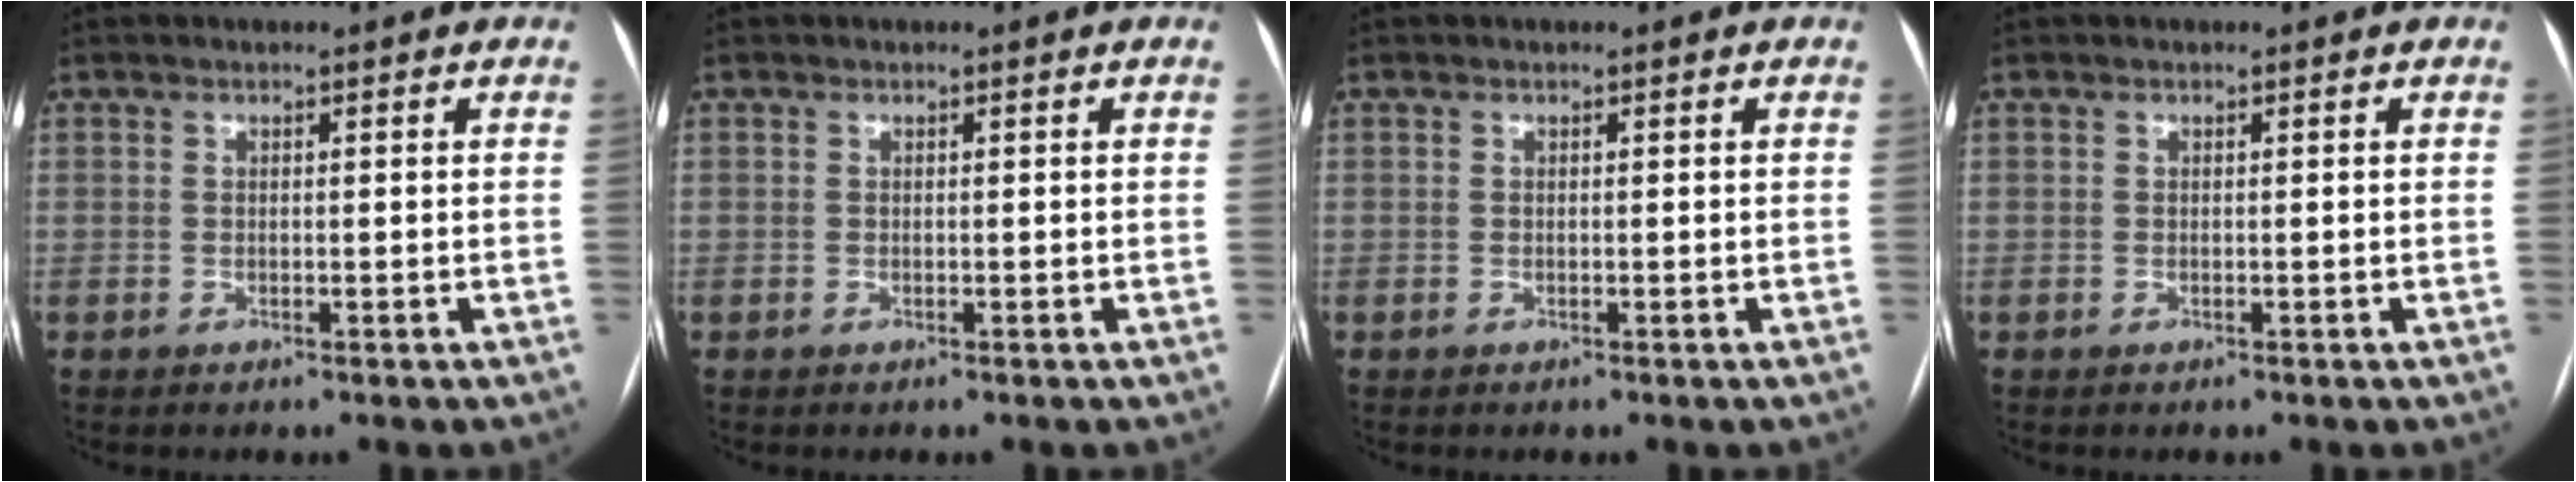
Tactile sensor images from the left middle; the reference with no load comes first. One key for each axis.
{"total": 0.0}
{"total": 0.0}
{"total": 0.0}